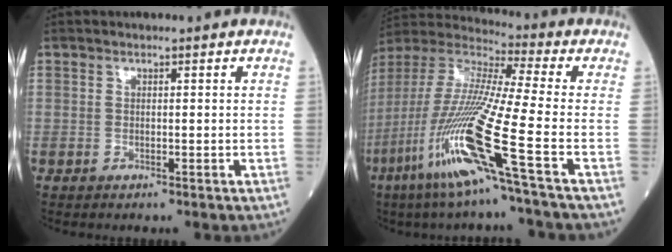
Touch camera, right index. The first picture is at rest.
{"total": 18.9, "force": [-8.1, -1.2, 17.1], "torque": [-0.377, -0.042, -0.169]}